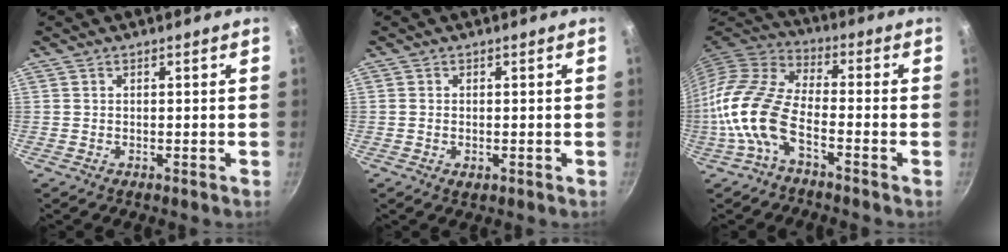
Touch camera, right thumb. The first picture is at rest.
{"total": 1.4, "force": [-0.3, 0.9, 1.0], "torque": [-0.018, -0.002, -0.005]}
{"total": 12.6, "force": [-4.7, 5.9, 10.1], "torque": [-0.203, 0.039, -0.112]}